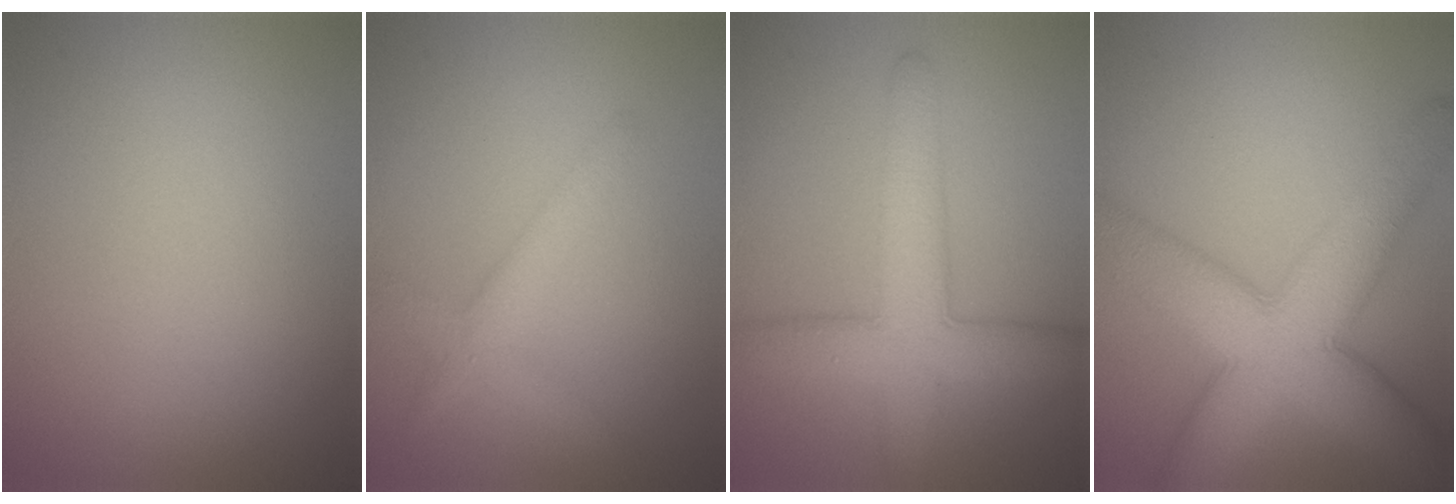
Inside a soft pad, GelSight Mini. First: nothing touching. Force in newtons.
{"total": 2.4, "press": 2.4, "slide": 0.2}
{"total": 6.4, "press": 6.4, "slide": 0.2}
{"total": 10.5, "press": 10.5, "slide": 0.4}